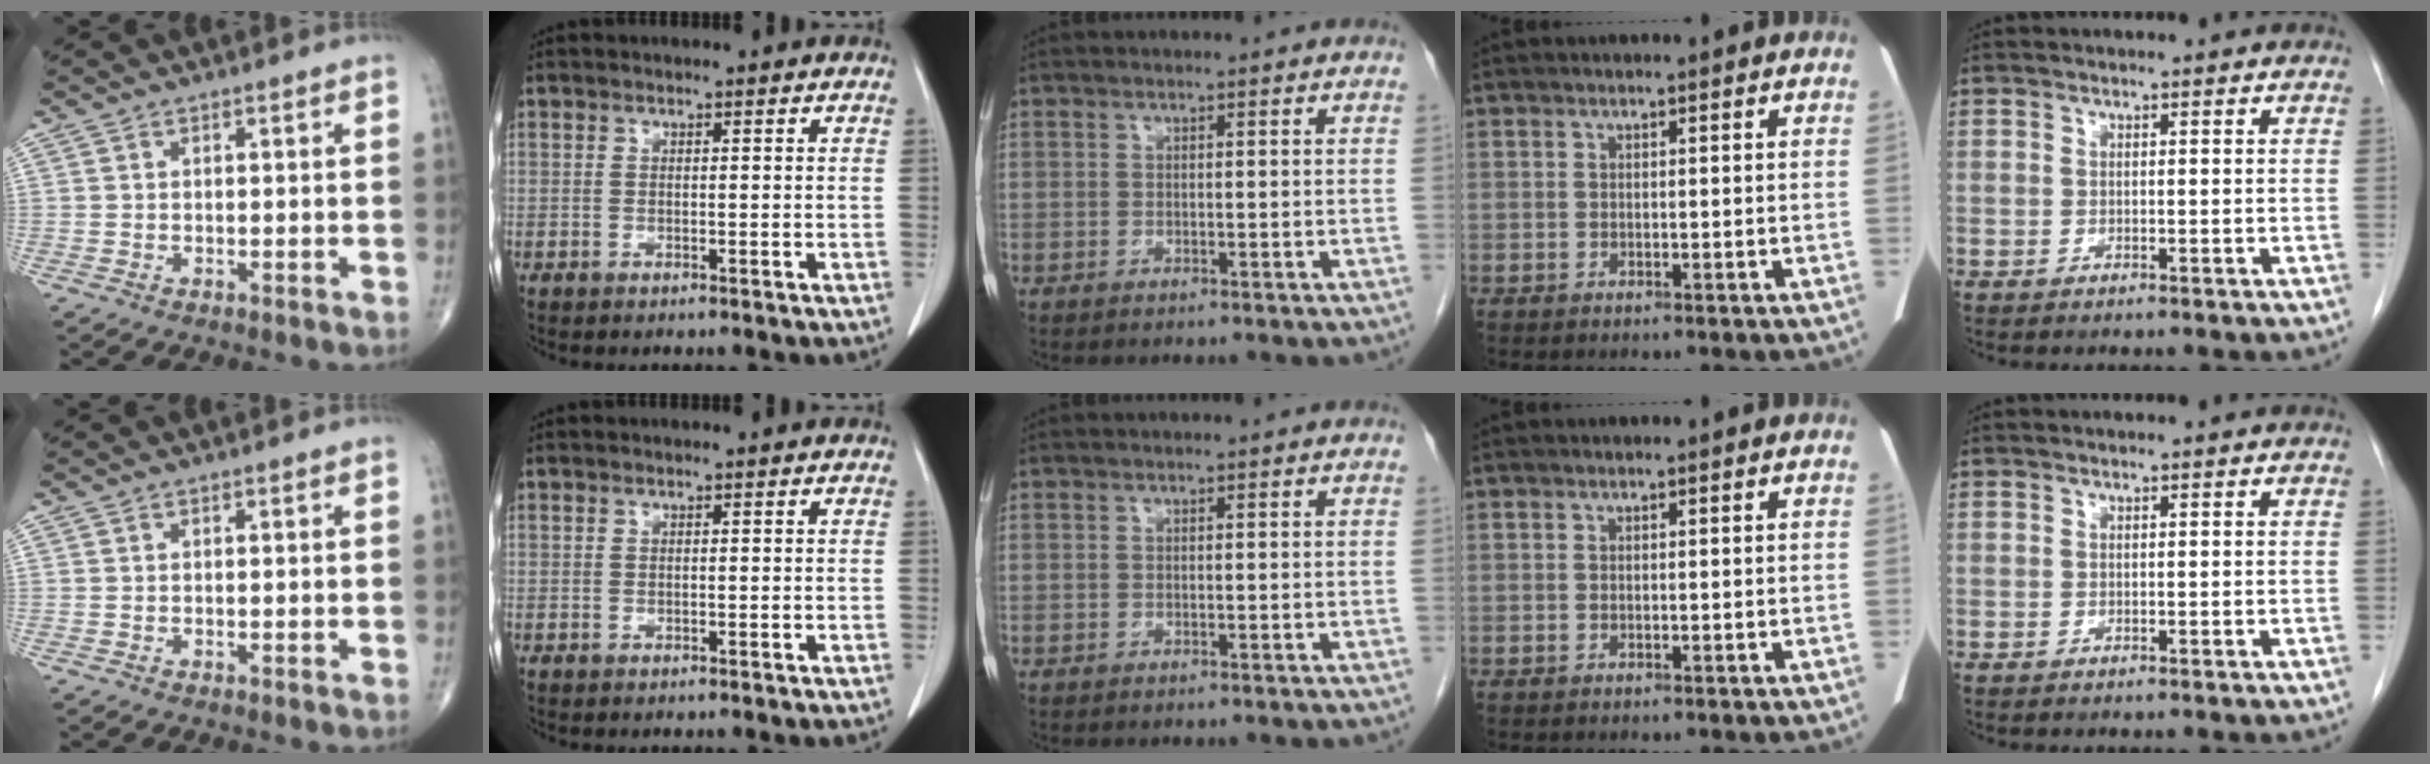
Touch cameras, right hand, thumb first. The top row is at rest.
{}